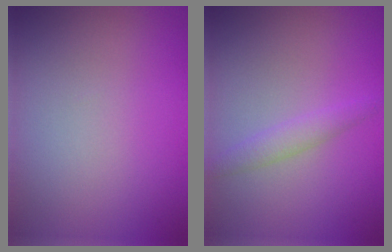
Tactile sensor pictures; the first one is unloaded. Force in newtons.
{"total": 1.6, "press": 1.6, "slide": 0.1}